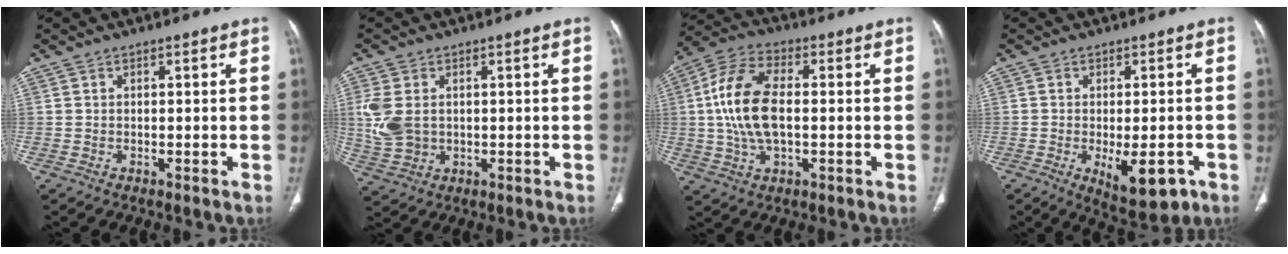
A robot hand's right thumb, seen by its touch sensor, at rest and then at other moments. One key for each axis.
{"total": 7.8, "fx": 1.0, "fy": 5.7, "fz": 5.2, "tx": -0.119, "ty": -0.001, "tz": 0.032}
{"total": 13.8, "fx": 0.3, "fy": 7.2, "fz": 11.7, "tx": -0.240, "ty": 0.019, "tz": 0.002}
{"total": 9.5, "fx": -3.5, "fy": 4.1, "fz": 7.8, "tx": -0.101, "ty": -0.004, "tz": -0.037}